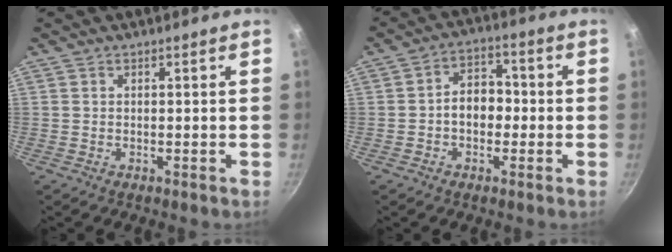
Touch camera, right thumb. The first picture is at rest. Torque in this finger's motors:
{"motor_torque": [-0.14, 0.19, 0.16, 0.05, 0.01]}